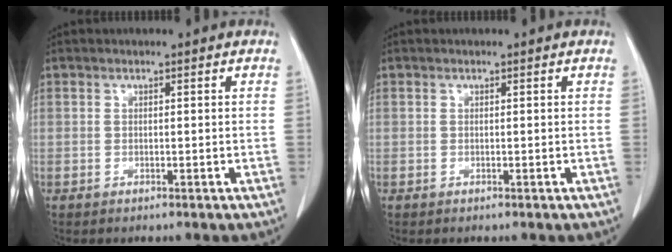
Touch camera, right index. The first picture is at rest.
{"total": 0.0}